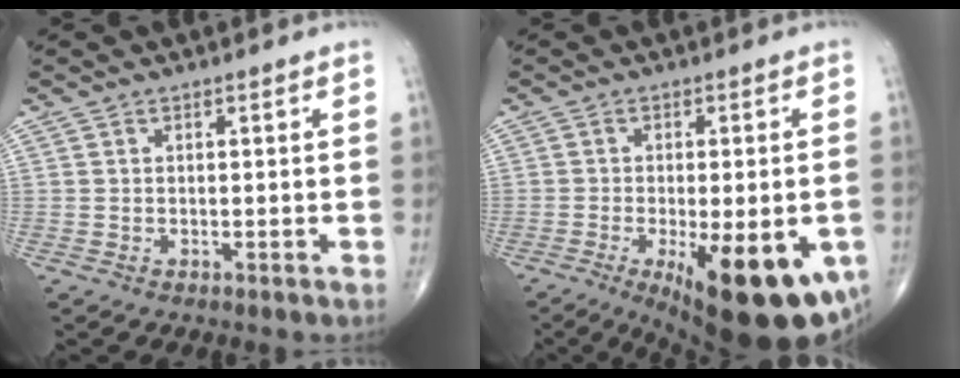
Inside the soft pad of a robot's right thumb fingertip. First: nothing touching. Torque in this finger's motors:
{"motor_torque": [2.54, 2.47, 1.36, -1.41, 0.52]}